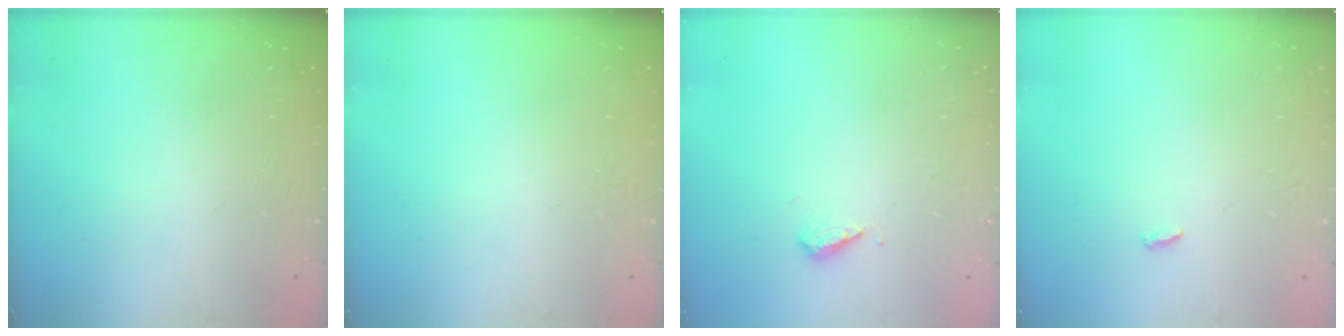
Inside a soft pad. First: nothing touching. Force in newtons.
{"total": 0.0}
{"total": 5.8, "press": 5.6, "slide": 1.3}
{"total": 2.7, "press": 2.7, "slide": 0.2}